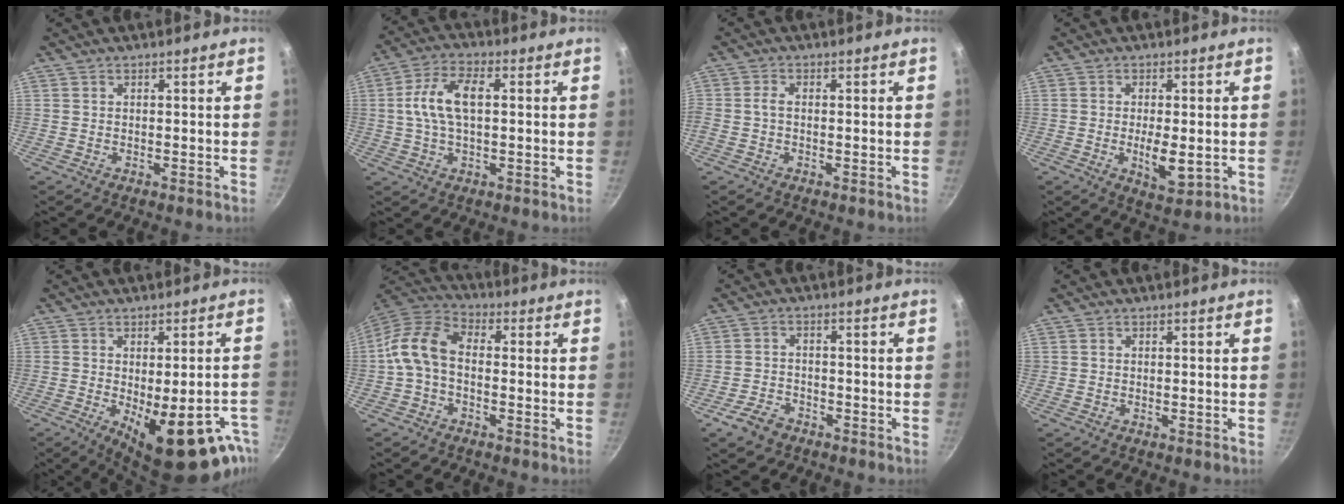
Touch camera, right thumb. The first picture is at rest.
{"total": 9.6, "force": [1.1, 4.8, 8.3], "torque": [-0.167, 0.018, 0.018]}
{"total": 1.8, "force": [-0.4, 0.9, 1.6], "torque": [-0.036, 0.001, -0.011]}
{"total": 6.2, "force": [-1.0, 2.6, 5.6], "torque": [-0.086, -0.012, -0.011]}
{"total": 18.9, "force": [-8.5, 6.9, 15.5], "torque": [-0.146, 0.011, -0.098]}
{"total": 10.6, "force": [-0.8, 6.7, 8.1], "torque": [-0.159, 0.032, -0.029]}
{"total": 4.7, "force": [-3.2, 2.9, 2.0], "torque": [-0.039, 0.017, -0.055]}
{"total": 0.0}